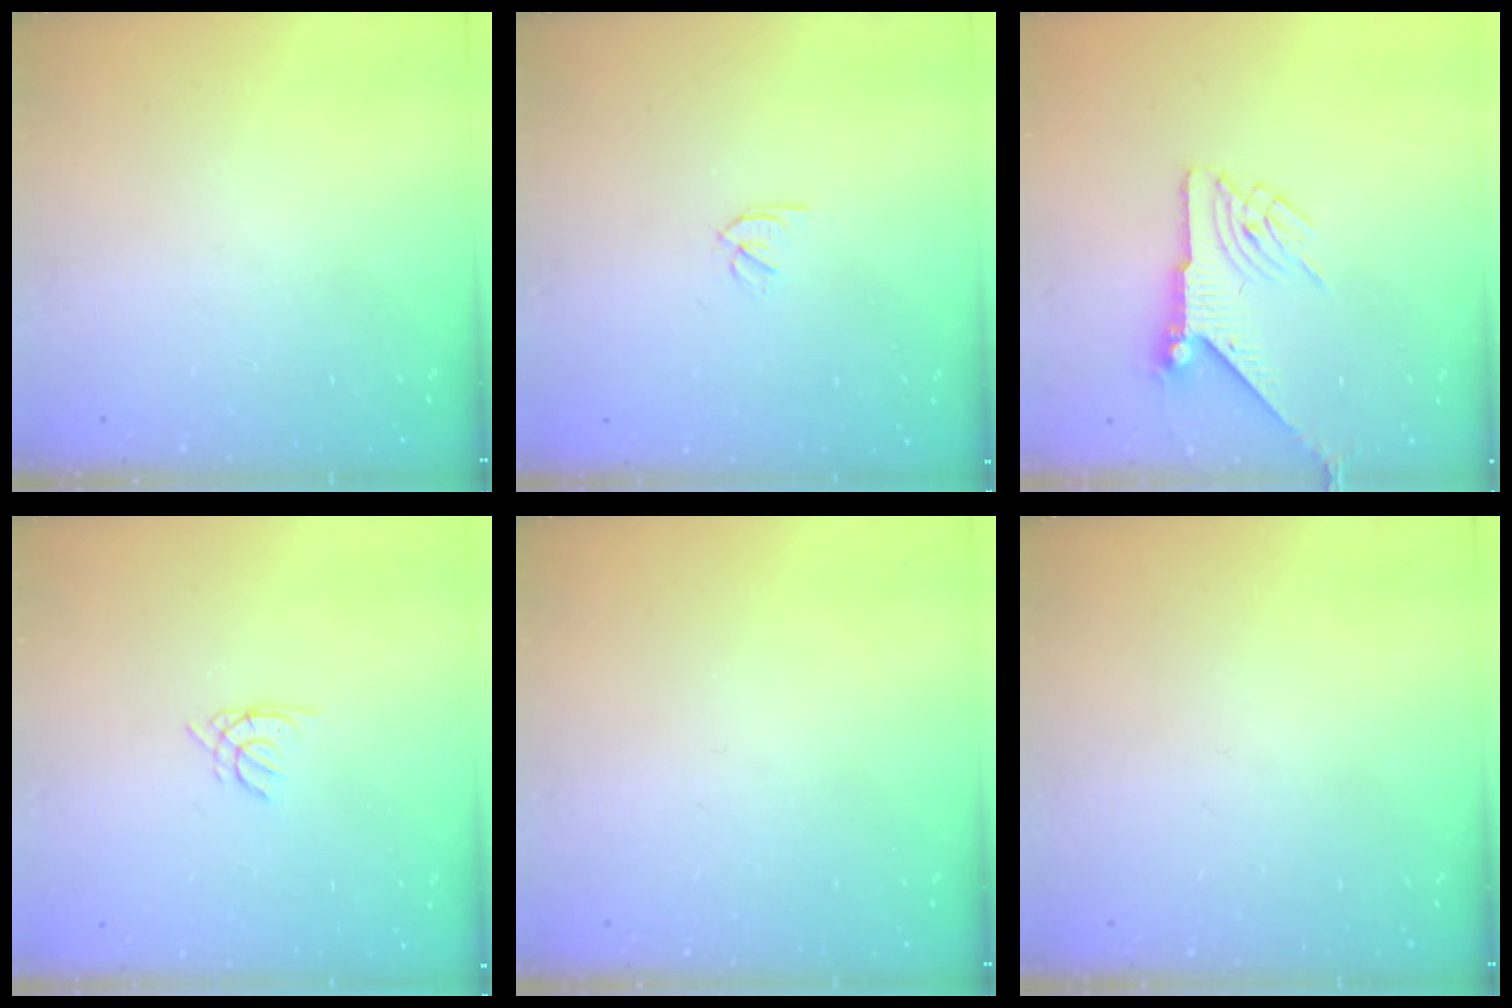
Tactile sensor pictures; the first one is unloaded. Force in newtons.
{"total": 1.8, "press": 1.7, "slide": 0.5}
{"total": 6.2, "press": 6.2, "slide": 0.2}
{"total": 0.5, "press": 0.4, "slide": 0.3}
{"total": 0.0}
{"total": 0.0}